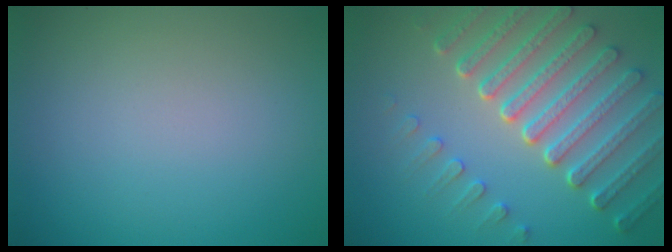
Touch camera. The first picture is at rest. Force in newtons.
{"total": 7.3, "press": 5.5, "slide": 4.8}